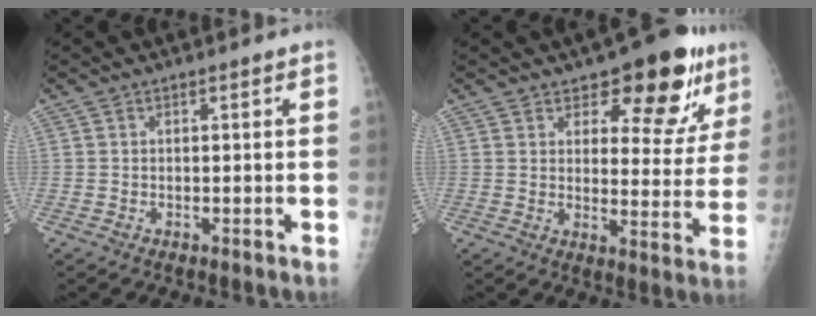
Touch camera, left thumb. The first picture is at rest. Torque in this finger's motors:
{"motor_torque": [0.39, 0.47, -0.08, -0.33, 0.12]}